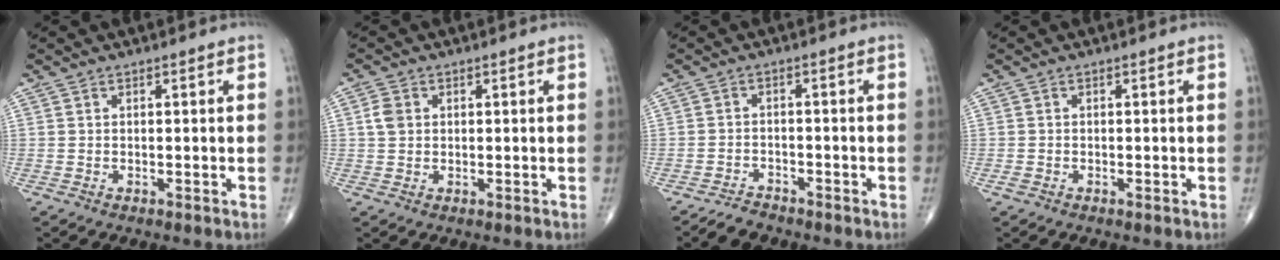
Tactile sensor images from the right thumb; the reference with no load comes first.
{"total": 2.9, "force": [0.6, 2.3, 1.6], "torque": [-0.028, 0.004, 0.011]}
{"total": 3.2, "force": [-3.0, 1.1, 0.5], "torque": [-0.017, 0.008, -0.055]}
{"total": 1.0, "force": [-0.6, 0.6, 0.6], "torque": [-0.015, 0.002, -0.011]}